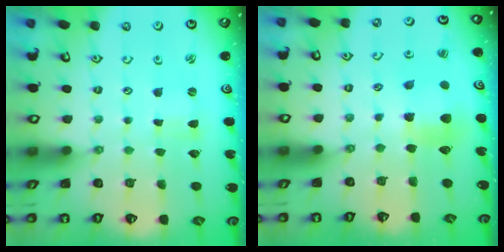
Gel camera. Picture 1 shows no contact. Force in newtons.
{"total": 7.1, "press": 7.1, "slide": 0.5}